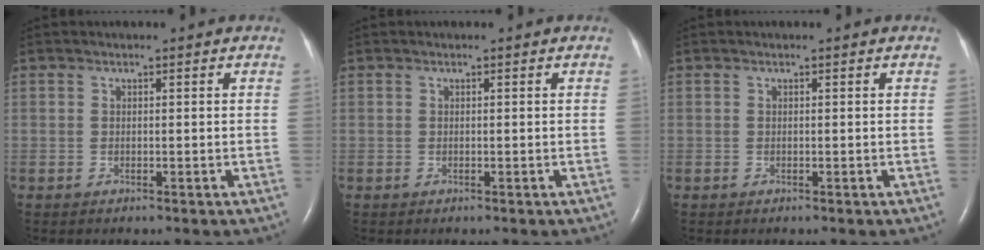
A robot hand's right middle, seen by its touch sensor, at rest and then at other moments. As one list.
[{"total": 0.0}, {"total": 0.0}]